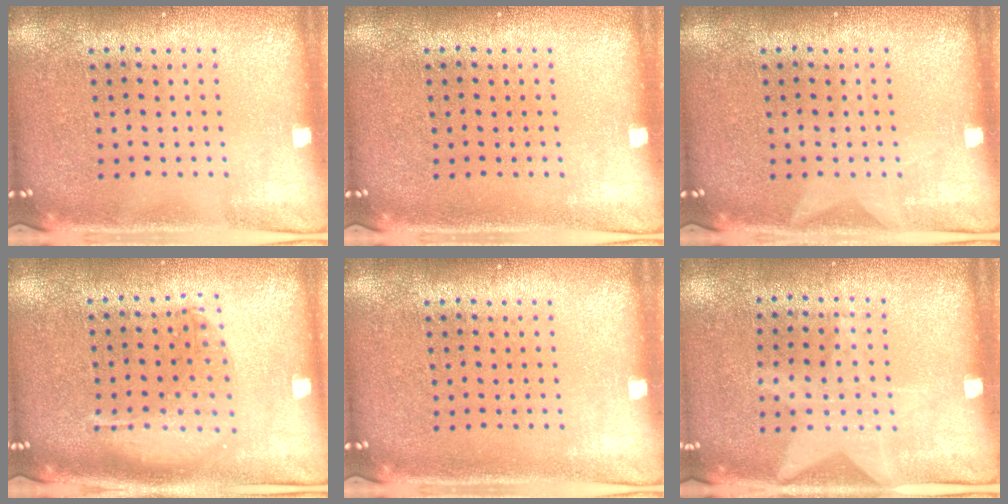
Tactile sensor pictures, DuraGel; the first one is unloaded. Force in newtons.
{"total": 0.0}
{"total": 0.8, "press": 0.8, "slide": 0.1}
{"total": 1.3, "press": 1.3, "slide": 0.3}
{"total": 0.0}
{"total": 1.1, "press": 0.9, "slide": 0.7}